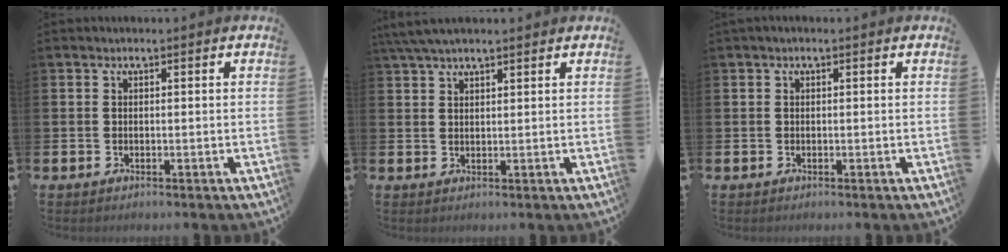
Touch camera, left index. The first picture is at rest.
{"total": 4.2, "force": [3.5, 1.0, 2.0], "torque": [-0.048, -0.002, 0.065]}
{"total": 0.0}